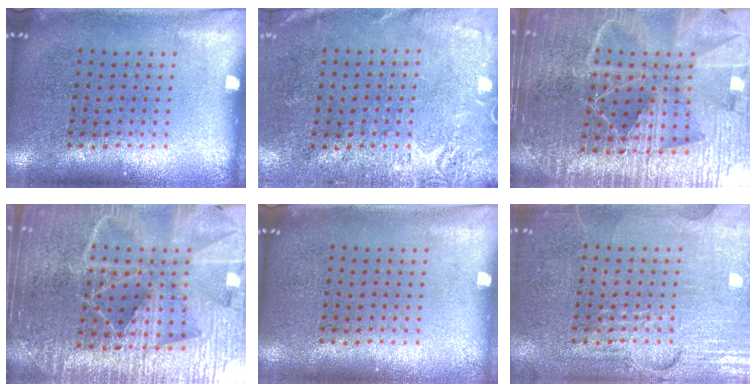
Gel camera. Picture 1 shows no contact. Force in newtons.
{"total": 2.8, "press": 2.4, "slide": 1.4}
{"total": 6.5, "press": 5.6, "slide": 3.4}
{"total": 6.5, "press": 5.5, "slide": 3.3}
{"total": 0.0}
{"total": 5.4, "press": 5.3, "slide": 0.6}